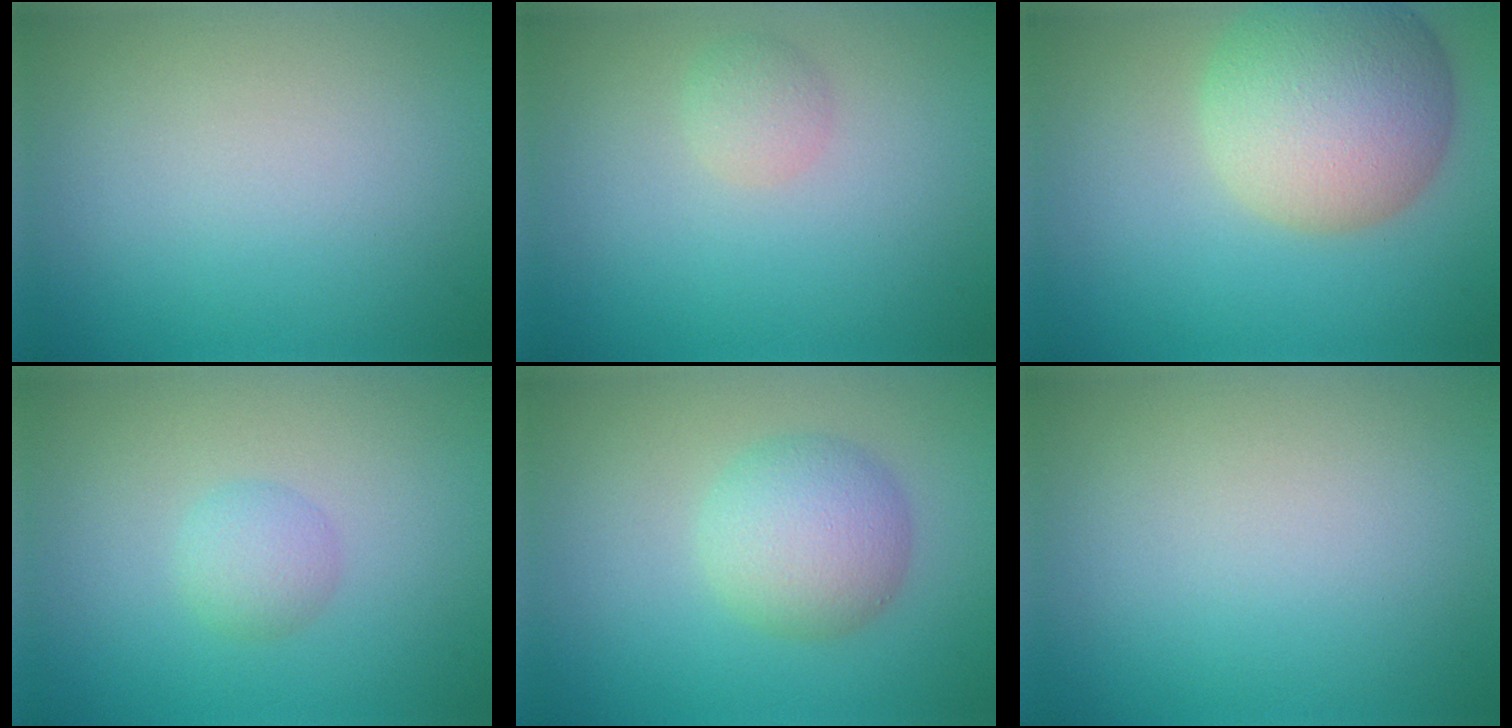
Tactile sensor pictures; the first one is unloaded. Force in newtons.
{"total": 1.4, "press": 1.4, "slide": 0.1}
{"total": 8.8, "press": 8.8, "slide": 0.7}
{"total": 1.7, "press": 1.7, "slide": 0.0}
{"total": 4.4, "press": 4.4, "slide": 0.2}
{"total": 0.0}